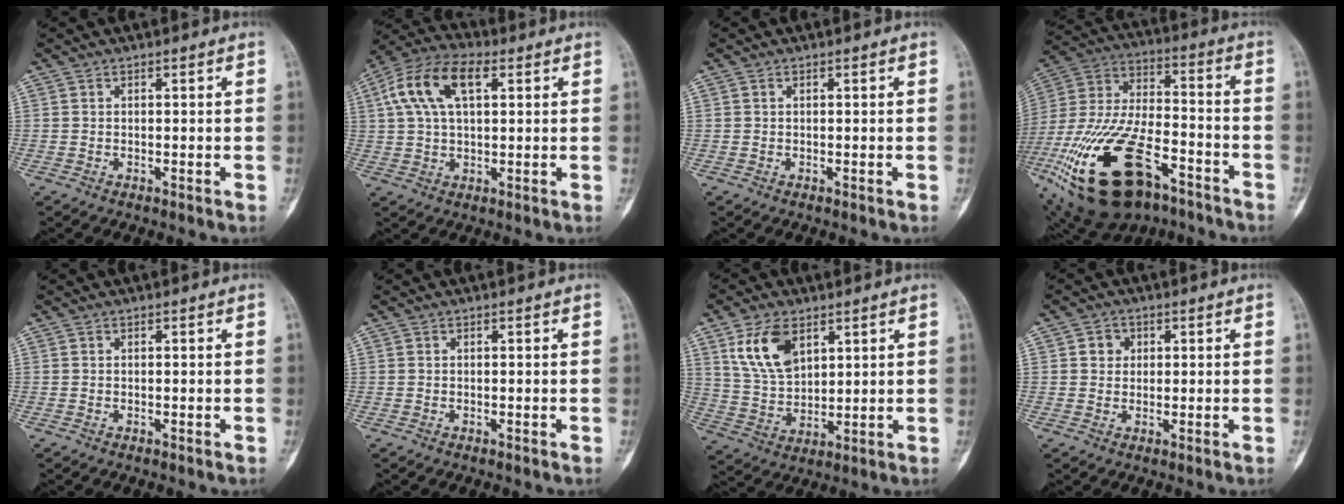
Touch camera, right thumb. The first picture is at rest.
{"total": 12.7, "force": [4.1, 6.6, 10.0], "torque": [-0.198, 0.026, 0.073]}
{"total": 0.0}
{"total": 29.0, "force": [-14.3, 13.9, 21.1], "torque": [-0.474, 0.034, -0.248]}
{"total": 0.0}
{"total": 0.0}
{"total": 10.9, "force": [5.3, 6.3, 7.1], "torque": [-0.120, -0.020, 0.111]}
{"total": 2.9, "force": [0.8, 2.6, 1.0], "torque": [0.002, 0.001, 0.009]}